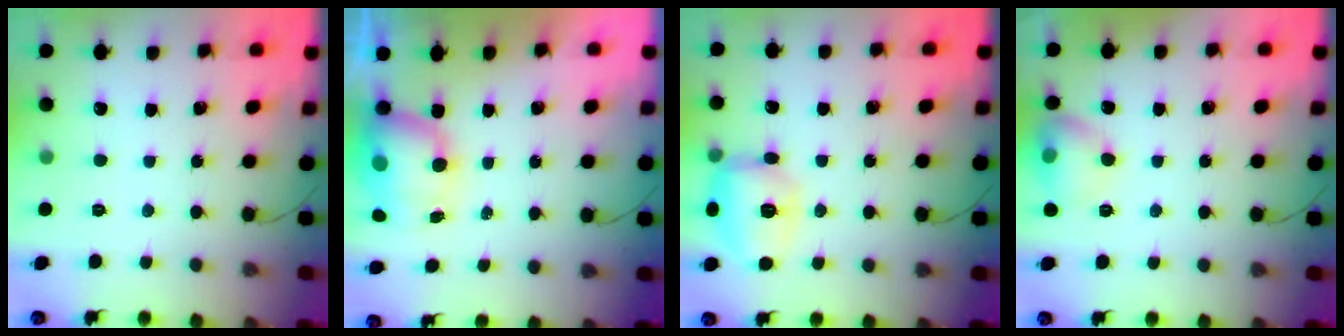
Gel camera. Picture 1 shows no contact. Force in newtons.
{"total": 9.0, "press": 8.7, "slide": 2.4}
{"total": 12.9, "press": 12.7, "slide": 1.8}
{"total": 9.7, "press": 9.7, "slide": 1.2}